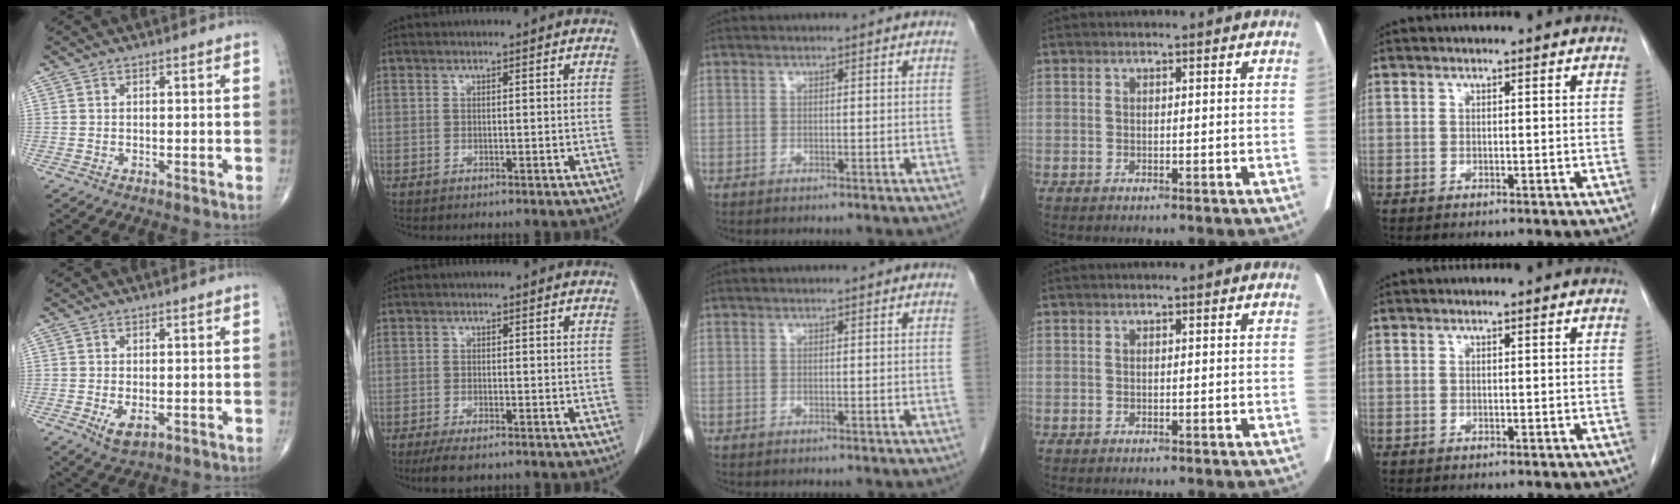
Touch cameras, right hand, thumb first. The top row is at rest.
{"thumb": {"total": 3.3, "force": [-0.9, 1.7, 2.7], "torque": [-0.047, -0.008, -0.009]}, "index": {"total": 4.0, "force": [-3.1, 1.0, 2.4], "torque": [-0.045, -0.008, -0.049]}}